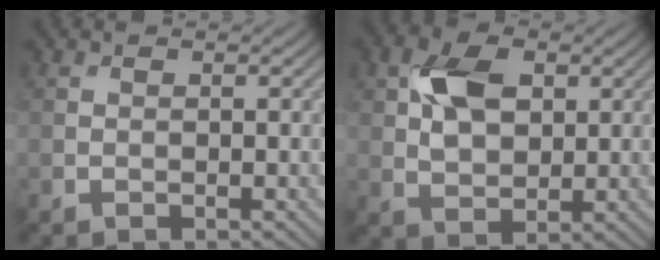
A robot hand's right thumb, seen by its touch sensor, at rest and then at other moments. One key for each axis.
{"total": 6.9, "fx": 2.0, "fy": 4.3, "fz": 5.0, "tx": -0.104, "ty": 0.006, "tz": 0.033}